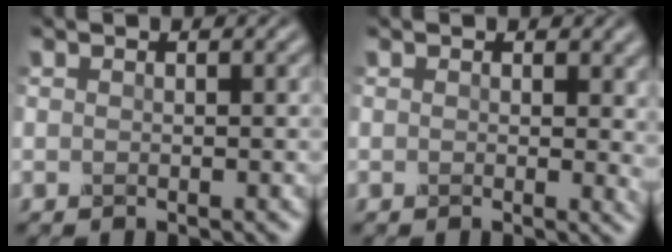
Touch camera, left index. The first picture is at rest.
{"total": 3.1, "force": [0.2, 2.0, 2.4], "torque": [-0.020, 0.002, -0.001]}